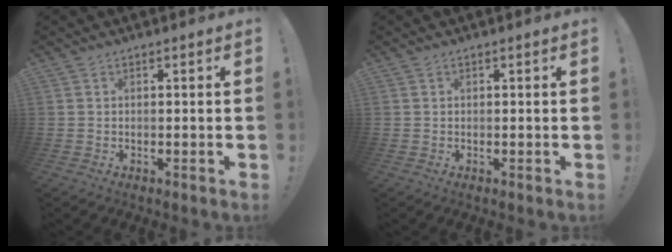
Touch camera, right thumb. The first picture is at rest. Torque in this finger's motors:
{"motor_torque": [0.14, 0.01, 0.09, -0.01, 0.00]}